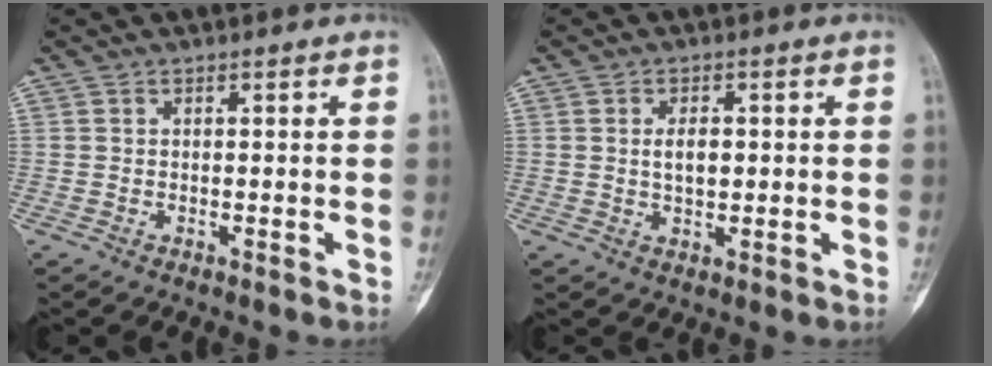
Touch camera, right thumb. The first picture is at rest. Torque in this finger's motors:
{"motor_torque": [0.65, 0.60, 0.10, -0.10, 0.11]}